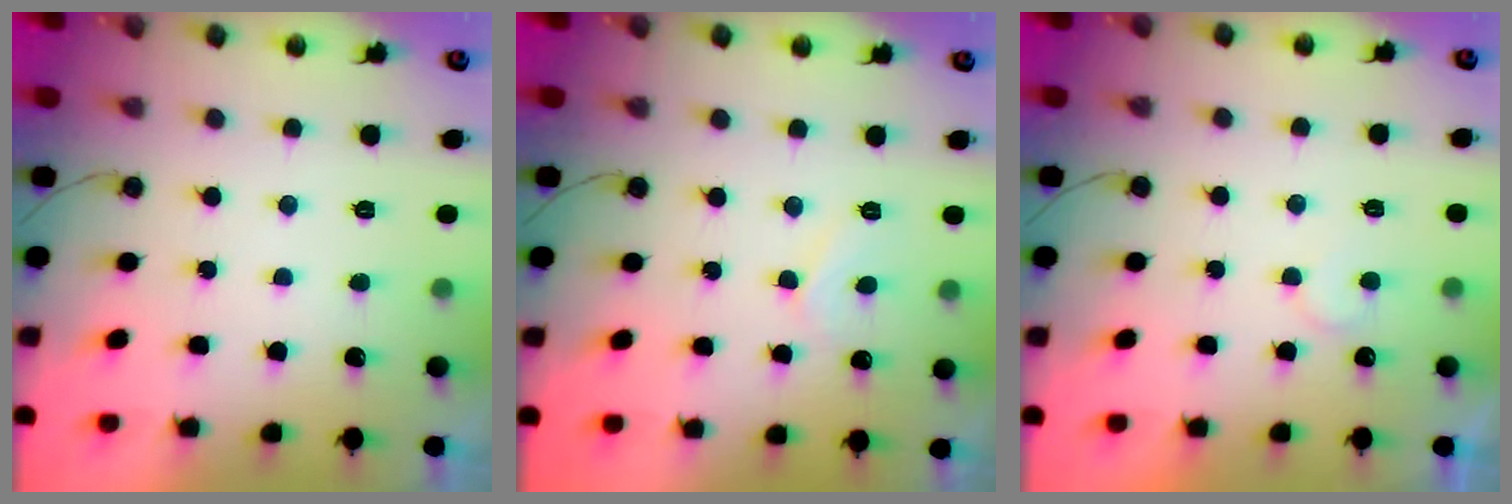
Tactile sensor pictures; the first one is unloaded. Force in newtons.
{"total": 5.2, "press": 5.2, "slide": 0.6}
{"total": 4.8, "press": 4.8, "slide": 0.3}